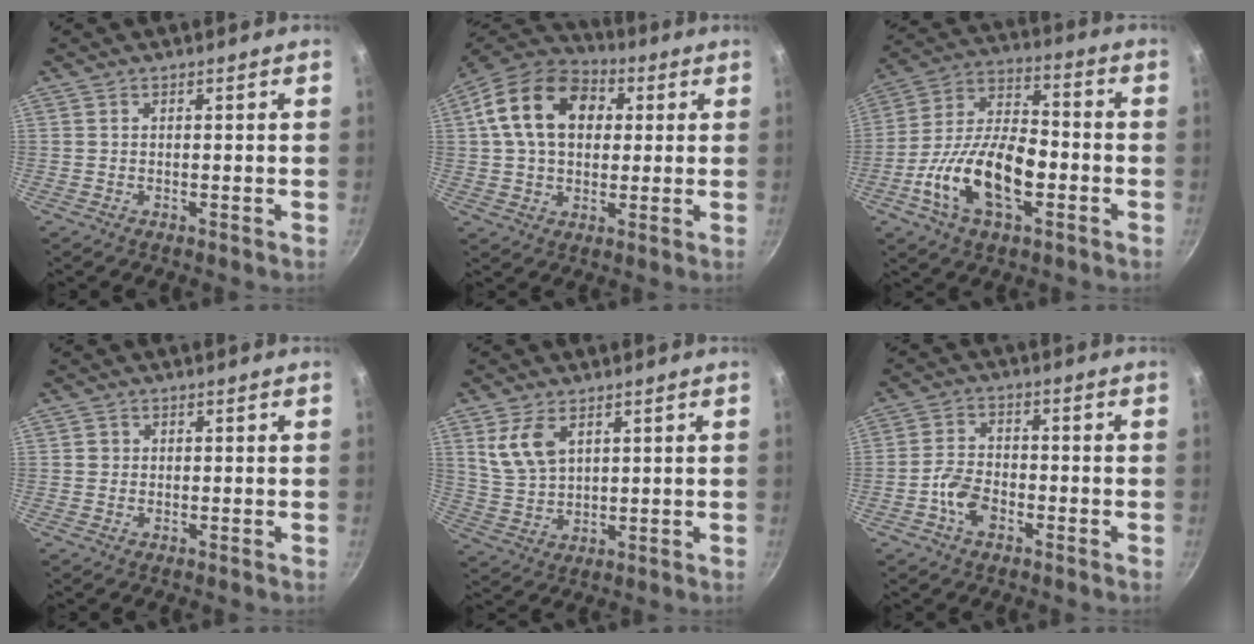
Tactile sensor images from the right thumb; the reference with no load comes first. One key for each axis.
{"total": 17.8, "fx": 4.1, "fy": 12.7, "fz": 11.7, "tx": -0.184, "ty": 0.022, "tz": 0.056}
{"total": 17.9, "fx": -5.4, "fy": 9.2, "fz": 14.3, "tx": -0.247, "ty": 0.040, "tz": -0.108}
{"total": 1.2, "fx": 0.1, "fy": 1.2, "fz": 0.2, "tx": 0.002, "ty": 0.003, "tz": 0.000}
{"total": 7.8, "fx": 3.6, "fy": 4.6, "fz": 5.2, "tx": -0.094, "ty": -0.020, "tz": 0.079}
{"total": 6.1, "fx": -2.7, "fy": 3.8, "fz": 4.0, "tx": -0.069, "ty": 0.027, "tz": -0.055}